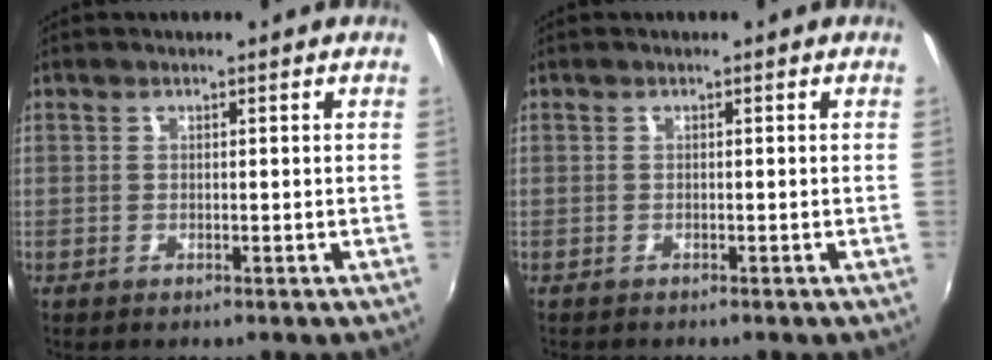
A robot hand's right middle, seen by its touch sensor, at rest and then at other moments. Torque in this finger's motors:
{"motor_torque": [1.00, -1.14, 0.15, 0.04]}